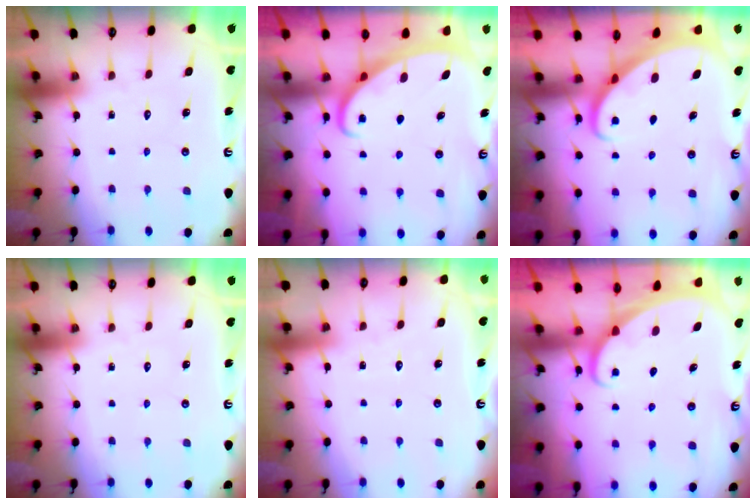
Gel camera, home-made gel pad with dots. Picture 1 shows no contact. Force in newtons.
{"total": 2.5, "press": 2.5, "slide": 0.3}
{"total": 2.8, "press": 2.8, "slide": 0.3}
{"total": 0.0}
{"total": 1.7, "press": 1.7, "slide": 0.2}
{"total": 1.8, "press": 1.8, "slide": 0.1}